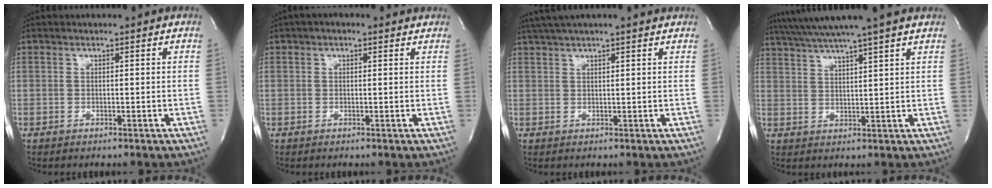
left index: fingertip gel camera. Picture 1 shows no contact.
{"total": 1.7, "force": [0.6, 1.1, 1.1], "torque": [-0.018, 0.017, 0.005]}
{"total": 8.9, "force": [7.6, 0.5, 4.8], "torque": [-0.082, 0.033, 0.104]}
{"total": 11.9, "force": [10.0, -0.9, 6.4], "torque": [-0.120, 0.023, 0.147]}